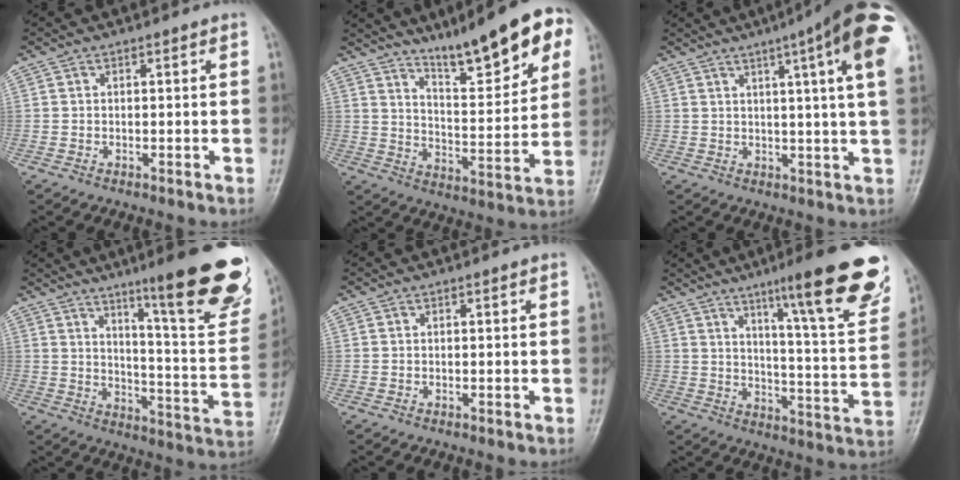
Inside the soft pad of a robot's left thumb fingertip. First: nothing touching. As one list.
[{"total": 17.1, "force": [11.0, 3.9, 12.6], "torque": [-0.150, -0.052, 0.174]}, {"total": 17.1, "force": [8.0, 1.7, 15.0], "torque": [-0.197, -0.010, 0.088]}, {"total": 23.0, "force": [14.2, 3.3, 17.8], "torque": [-0.209, -0.078, 0.205]}, {"total": 0.0}, {"total": 21.2, "force": [12.9, 2.6, 16.6], "torque": [-0.200, -0.062, 0.185]}]